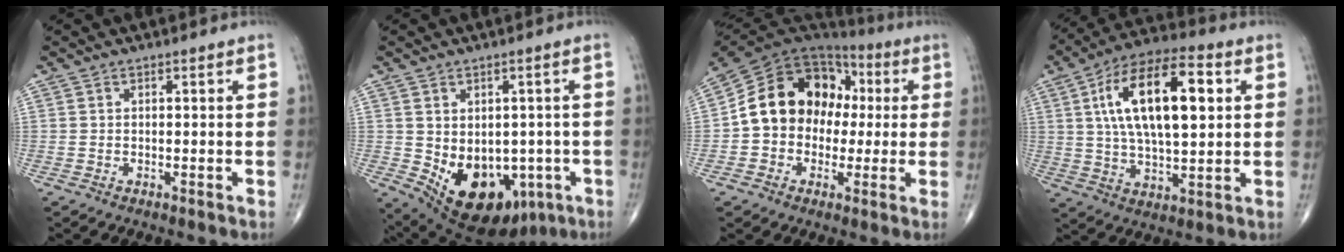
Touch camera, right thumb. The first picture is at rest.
{"total": 16.3, "force": [-4.1, 11.2, 11.1], "torque": [-0.147, 0.000, -0.028]}
{"total": 17.0, "force": [0.7, 13.5, 10.3], "torque": [-0.147, 0.046, 0.008]}
{"total": 19.9, "force": [4.8, 8.6, 17.3], "torque": [-0.290, 0.009, 0.076]}